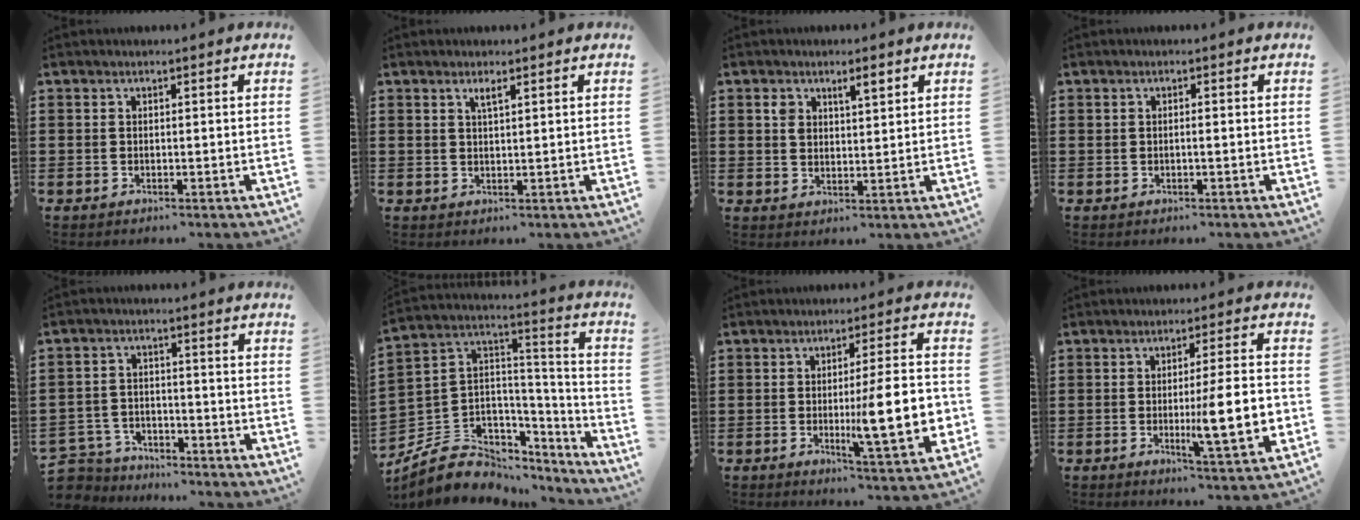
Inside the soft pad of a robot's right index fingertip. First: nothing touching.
{"total": 1.5, "force": [0.8, 0.3, 1.3], "torque": [-0.026, 0.001, 0.013]}
{"total": 3.3, "force": [1.9, 1.5, 2.3], "torque": [-0.043, 0.003, 0.031]}
{"total": 0.8, "force": [-0.1, 0.1, 0.8], "torque": [-0.014, -0.004, -0.001]}
{"total": 4.1, "force": [-3.8, 1.3, 0.0], "torque": [-0.022, 0.000, -0.085]}
{"total": 7.9, "force": [-4.7, 6.2, 1.4], "torque": [-0.059, -0.004, -0.083]}
{"total": 12.8, "force": [-1.4, 2.4, 12.5], "torque": [-0.188, -0.011, -0.025]}
{"total": 10.9, "force": [-1.6, 1.8, 10.7], "torque": [-0.166, -0.011, -0.027]}